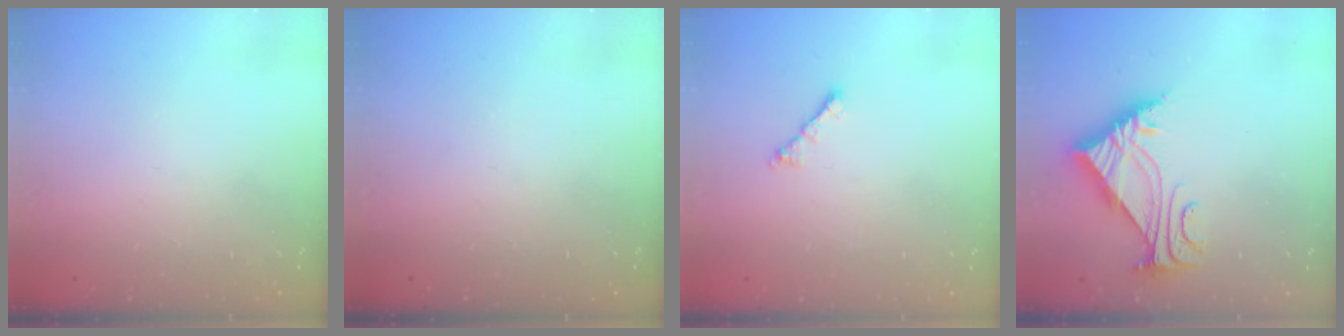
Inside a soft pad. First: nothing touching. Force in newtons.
{"total": 0.0}
{"total": 1.8, "press": 1.8, "slide": 0.5}
{"total": 7.5, "press": 7.5, "slide": 0.4}